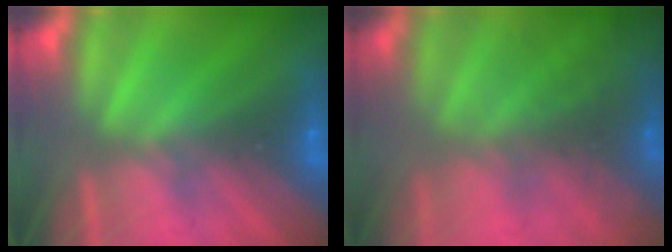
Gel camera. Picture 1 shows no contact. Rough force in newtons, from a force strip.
{"total": 10.9}